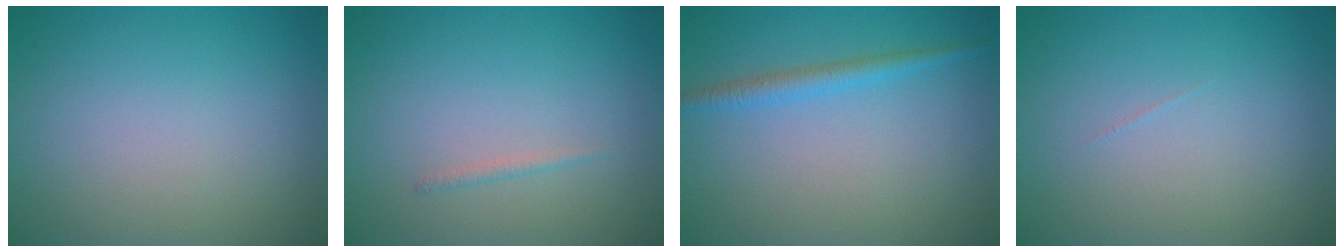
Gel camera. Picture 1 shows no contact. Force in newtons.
{"total": 0.6, "press": 0.6, "slide": 0.1}
{"total": 1.9, "press": 1.9, "slide": 0.1}
{"total": 0.0}